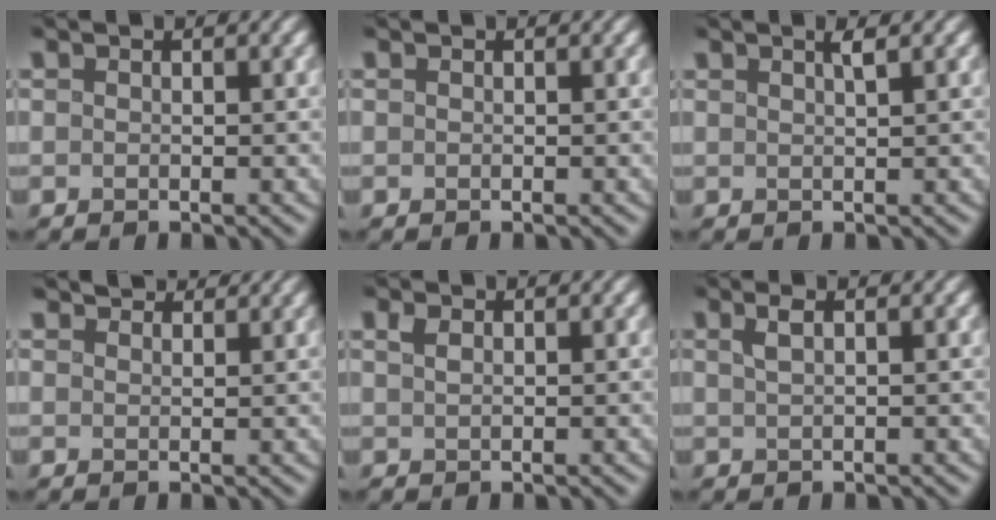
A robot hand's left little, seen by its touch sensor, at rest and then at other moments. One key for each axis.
{"total": 0.0}
{"total": 1.3, "fx": 0.7, "fy": 0.3, "fz": 1.0, "tx": -0.013, "ty": 0.003, "tz": 0.011}
{"total": 2.9, "fx": 2.7, "fy": 0.8, "fz": 0.9, "tx": -0.016, "ty": 0.000, "tz": 0.036}
{"total": 1.0, "fx": 0.6, "fy": 0.5, "fz": 0.7, "tx": -0.016, "ty": 0.002, "tz": 0.012}
{"total": 1.6, "fx": 0.7, "fy": 0.6, "fz": 1.3, "tx": -0.020, "ty": 0.007, "tz": 0.011}